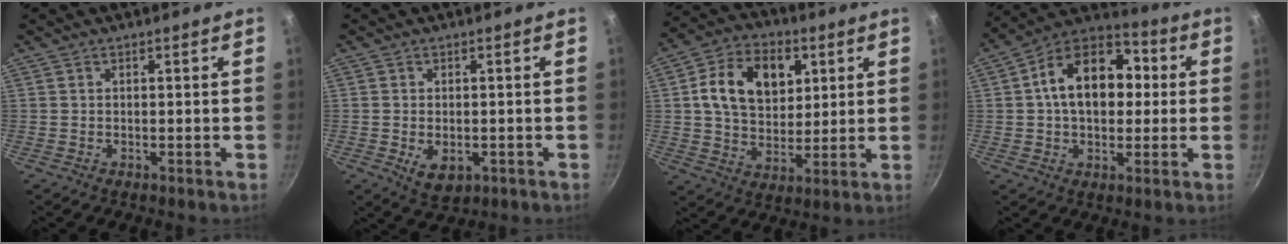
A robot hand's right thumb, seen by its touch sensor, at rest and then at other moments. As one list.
[{"total": 4.8, "force": [-1.4, 2.9, 3.5], "torque": [-0.050, 0.001, -0.009]}, {"total": 15.6, "force": [4.3, 10.9, 10.4], "torque": [-0.144, -0.002, 0.073]}, {"total": 17.2, "force": [2.2, 11.2, 12.9], "torque": [-0.172, 0.029, 0.025]}]